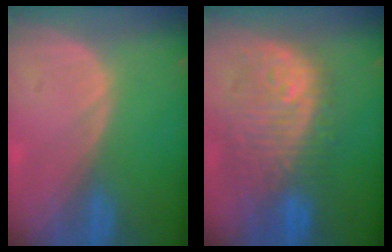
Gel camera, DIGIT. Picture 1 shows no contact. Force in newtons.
{"total": 11.3, "press": 10.6, "slide": 3.9}